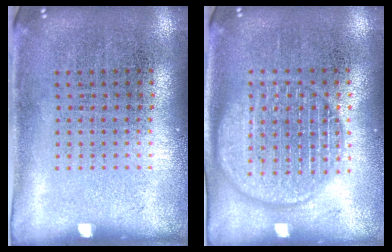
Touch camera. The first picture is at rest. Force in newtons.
{"total": 2.6, "press": 2.6, "slide": 0.4}